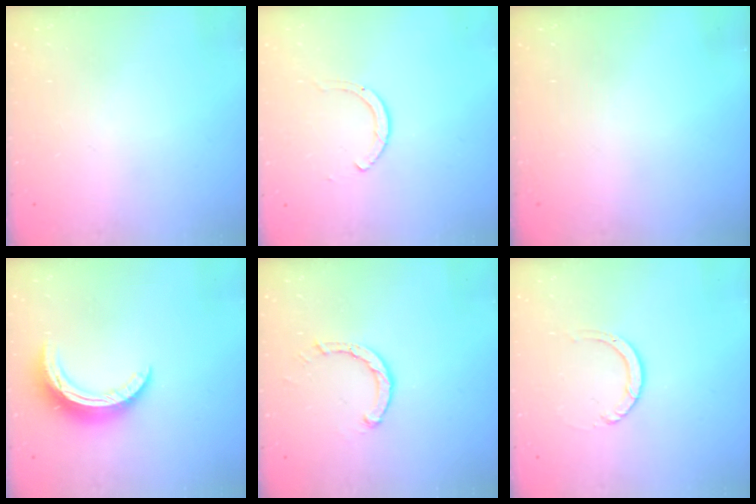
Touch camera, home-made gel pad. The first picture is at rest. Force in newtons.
{"total": 2.0, "press": 1.9, "slide": 0.3}
{"total": 0.0}
{"total": 10.8, "press": 10.8, "slide": 0.5}
{"total": 2.6, "press": 2.6, "slide": 0.3}
{"total": 3.6, "press": 3.6, "slide": 0.3}